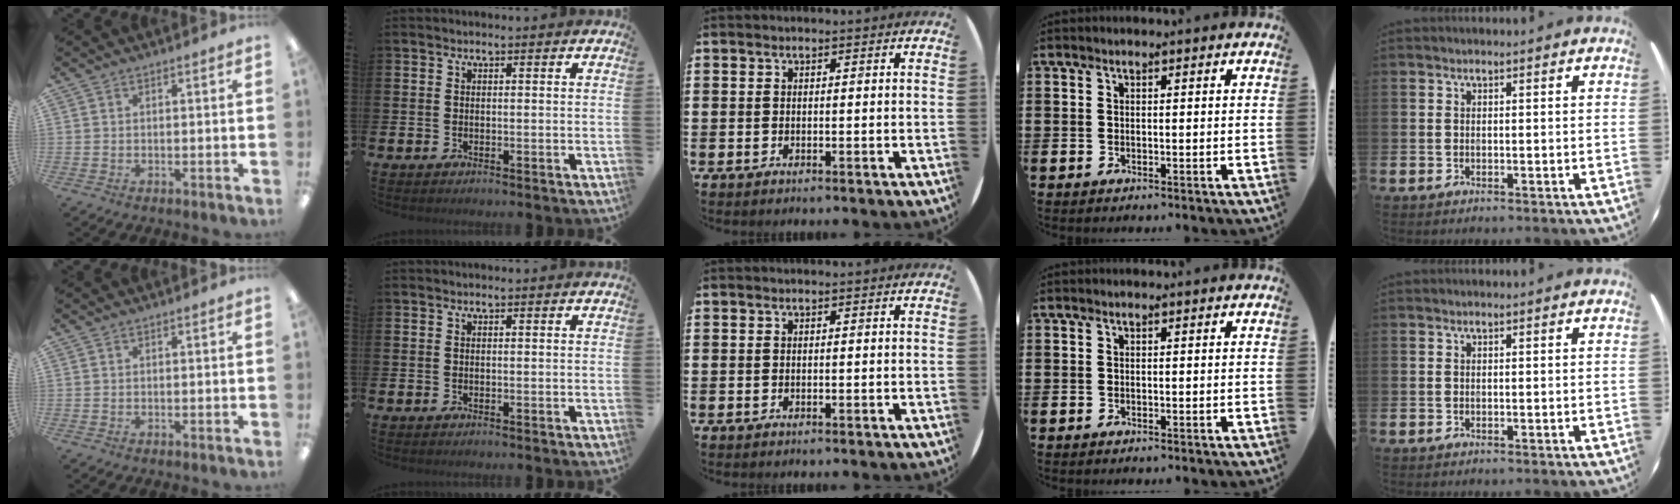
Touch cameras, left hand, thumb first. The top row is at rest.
{}